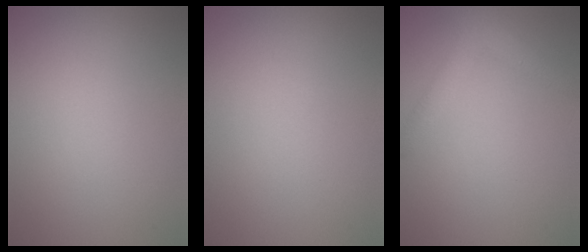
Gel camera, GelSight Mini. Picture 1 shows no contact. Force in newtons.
{"total": 0.0}
{"total": 2.9, "press": 2.9, "slide": 0.1}